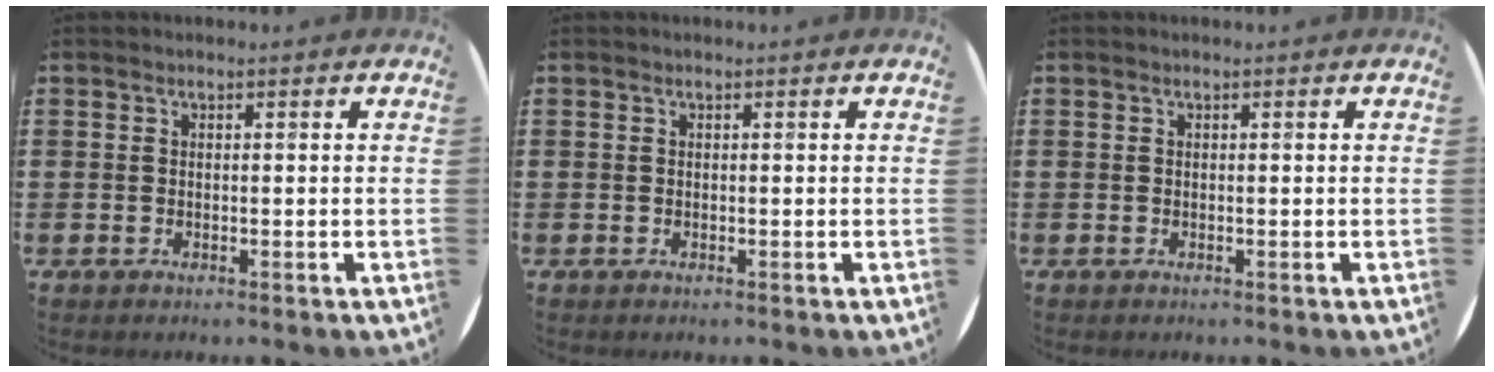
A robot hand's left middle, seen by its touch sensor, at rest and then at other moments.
{"total": 0.0}
{"total": 0.0}